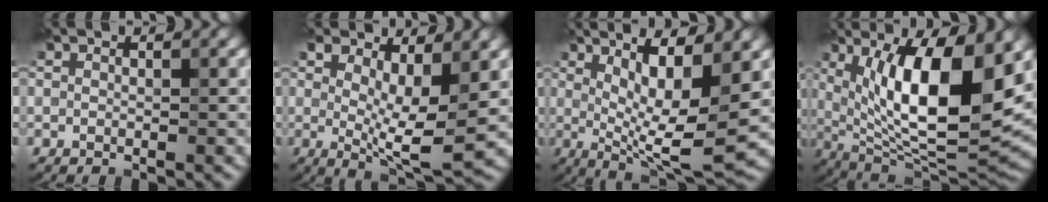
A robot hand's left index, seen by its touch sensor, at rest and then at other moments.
{"total": 7.1, "force": [1.4, 2.5, 6.5], "torque": [-0.112, -0.015, 0.027]}
{"total": 9.9, "force": [2.0, 2.2, 9.4], "torque": [-0.144, 0.003, 0.038]}
{"total": 13.4, "force": [3.1, 4.6, 12.2], "torque": [-0.179, -0.014, 0.053]}